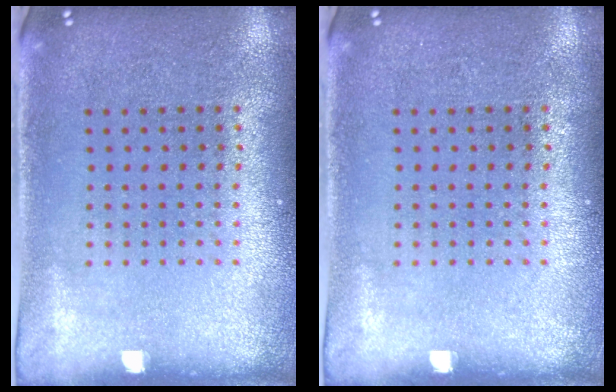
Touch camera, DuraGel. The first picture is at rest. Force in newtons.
{"total": 0.0}